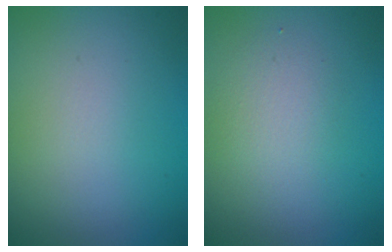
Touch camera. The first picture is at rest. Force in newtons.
{"total": 1.9, "press": 1.9, "slide": 0.1}